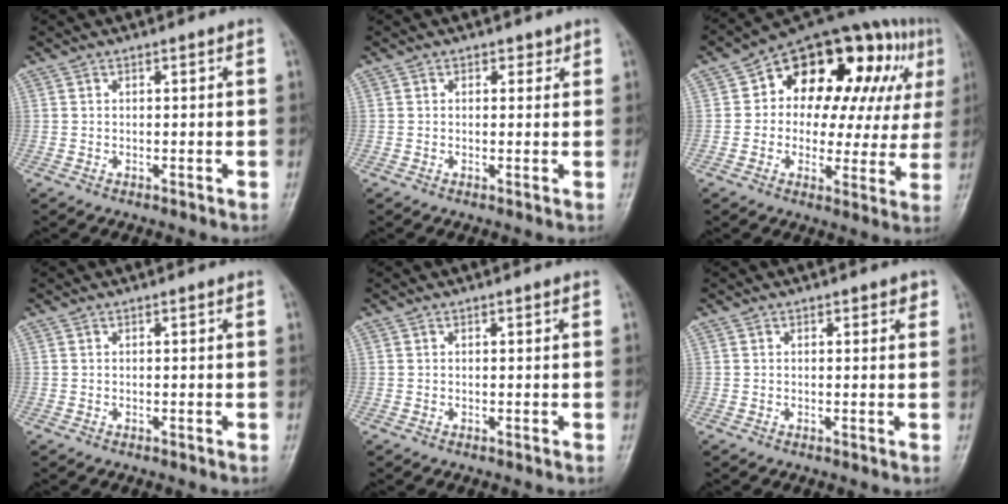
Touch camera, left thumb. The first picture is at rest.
{"total": 1.3, "force": [0.7, 1.0, 0.3], "torque": [0.011, -0.003, 0.006]}
{"total": 24.3, "force": [7.1, 13.8, 18.6], "torque": [-0.199, 0.037, 0.097]}
{"total": 0.0}
{"total": 0.0}
{"total": 1.3, "force": [0.8, 0.9, 0.6], "torque": [0.008, -0.002, 0.005]}